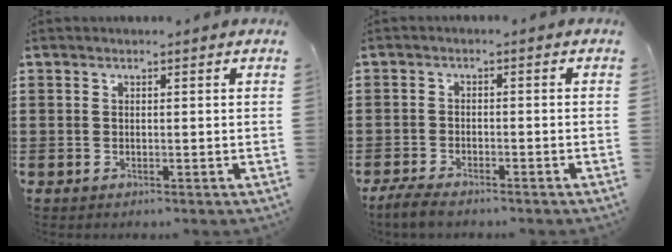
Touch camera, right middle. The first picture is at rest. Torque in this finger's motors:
{"motor_torque": [0.71, -0.14, 0.01, 0.04]}